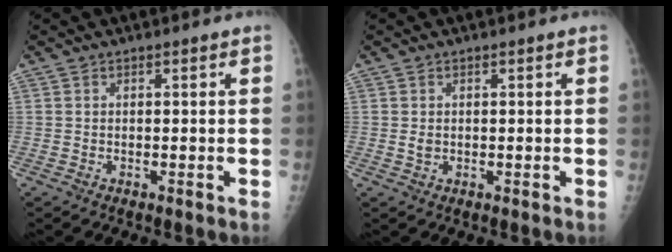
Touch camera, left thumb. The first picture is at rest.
{"total": 1.2, "force": [0.2, 1.0, 0.7], "torque": [-0.010, -0.001, 0.006]}